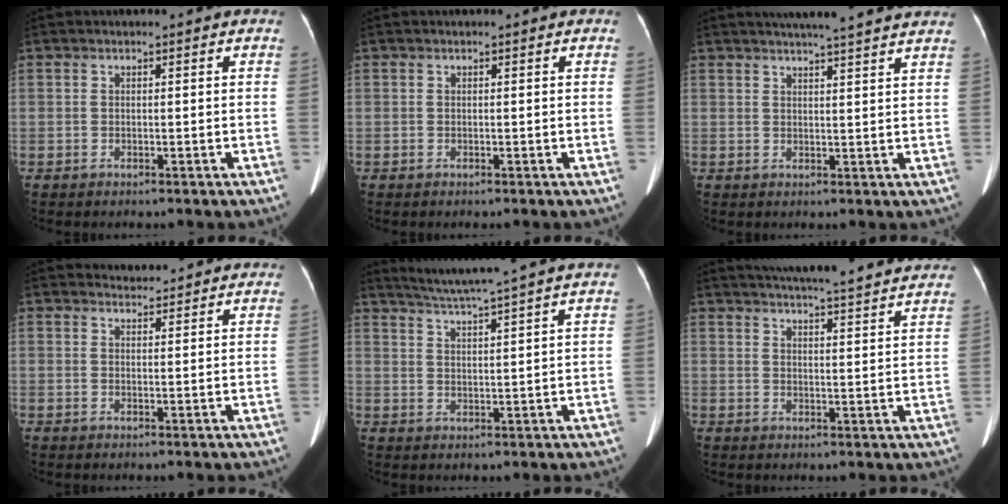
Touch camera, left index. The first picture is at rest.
{"total": 0.0}
{"total": 13.2, "force": [11.7, 0.2, 6.1], "torque": [-0.089, 0.018, 0.136]}
{"total": 4.3, "force": [4.2, 0.8, 0.0], "torque": [-0.005, 0.015, 0.046]}
{"total": 10.9, "force": [9.6, -1.8, 4.9], "torque": [-0.089, 0.008, 0.137]}
{"total": 23.0, "force": [21.2, 1.3, 8.8], "torque": [-0.134, -0.008, 0.260]}